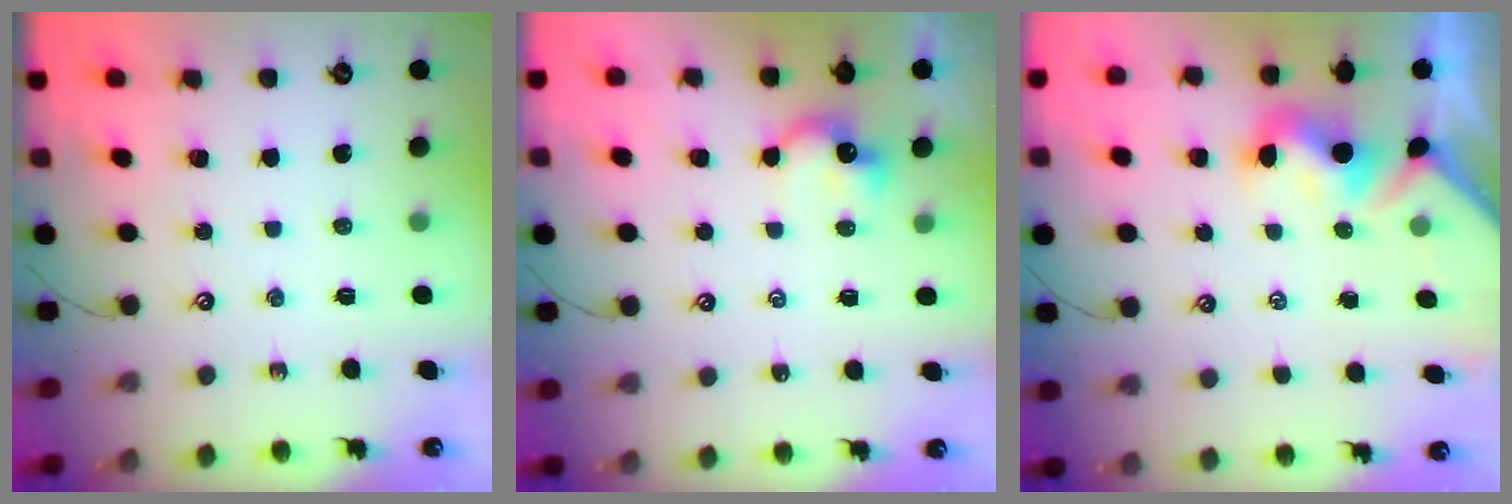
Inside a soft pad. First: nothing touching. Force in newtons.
{"total": 1.8, "press": 1.7, "slide": 0.5}
{"total": 2.2, "press": 2.2, "slide": 0.5}